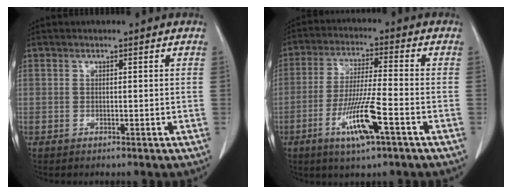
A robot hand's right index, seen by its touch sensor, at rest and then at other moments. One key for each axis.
{"total": 10.1, "fx": -4.4, "fy": 0.3, "fz": 9.1, "tx": -0.177, "ty": -0.015, "tz": -0.081}